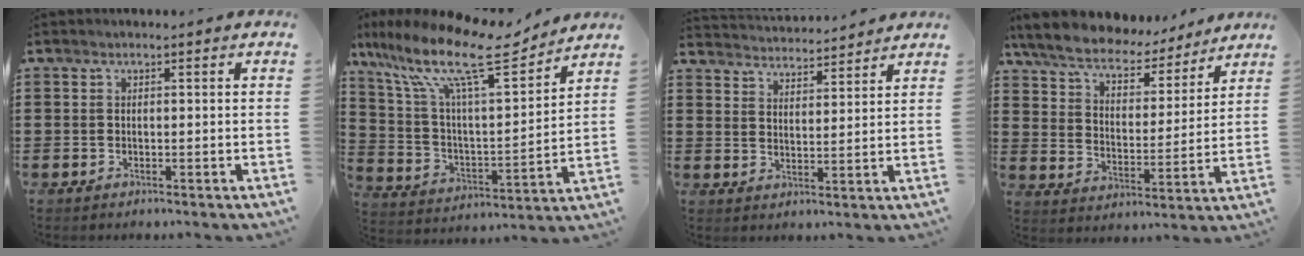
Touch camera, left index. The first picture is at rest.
{"total": 15.1, "force": [10.7, 3.3, 10.2], "torque": [-0.238, -0.055, 0.178]}
{"total": 3.6, "force": [3.5, -0.2, -0.5], "torque": [-0.006, -0.024, 0.061]}
{"total": 7.2, "force": [7.0, 1.3, 1.4], "torque": [-0.062, -0.042, 0.124]}